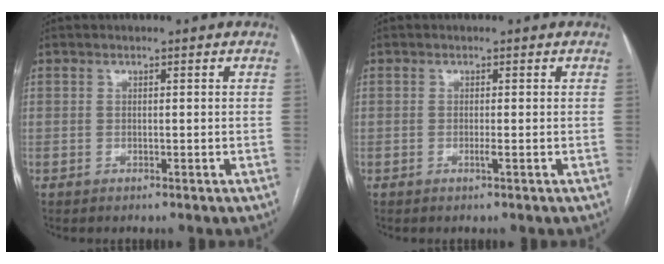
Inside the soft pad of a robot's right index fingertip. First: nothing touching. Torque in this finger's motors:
{"motor_torque": [0.39, 0.11, 0.19, 0.08]}